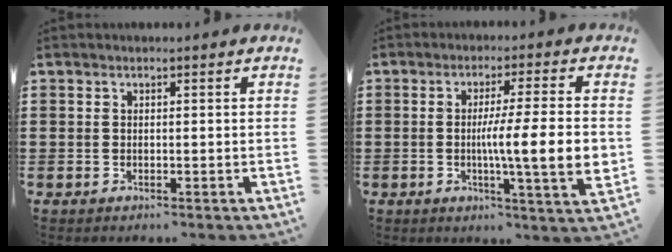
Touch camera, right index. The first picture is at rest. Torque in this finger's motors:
{"motor_torque": [1.76, -0.38, 0.89, 0.19]}